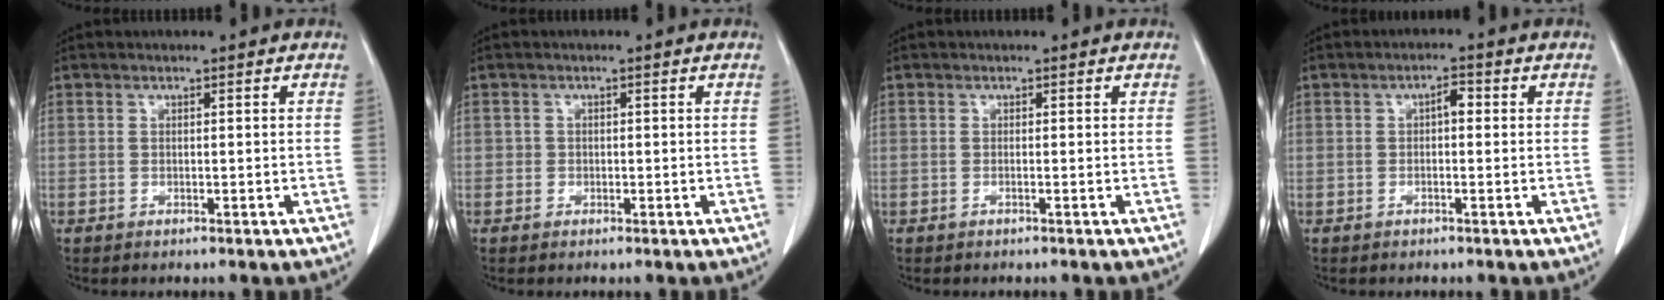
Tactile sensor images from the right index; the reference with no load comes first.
{"total": 0.8, "force": [-0.2, 0.7, 0.0], "torque": [0.009, 0.006, -0.007]}
{"total": 0.0}
{"total": 2.0, "force": [0.2, 0.7, 1.9], "torque": [-0.027, 0.006, 0.000]}